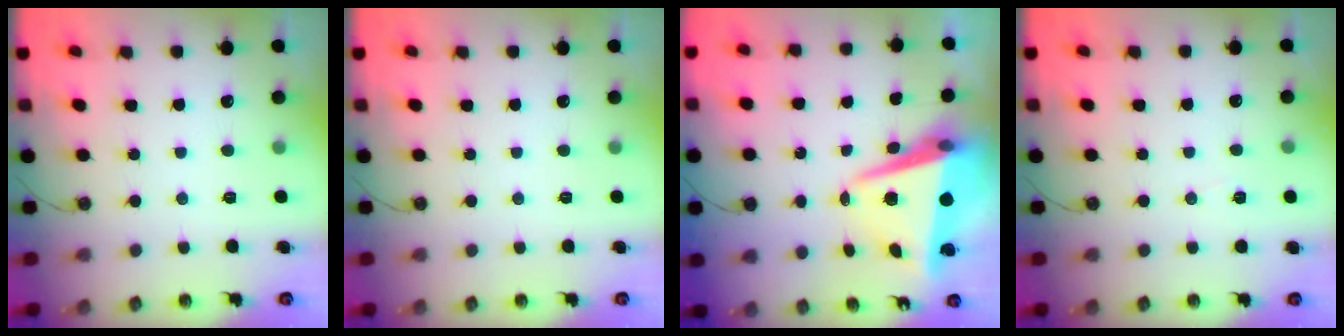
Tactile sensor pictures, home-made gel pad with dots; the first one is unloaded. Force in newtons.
{"total": 0.0}
{"total": 10.6, "press": 10.4, "slide": 2.0}
{"total": 5.5, "press": 3.2, "slide": 4.5}